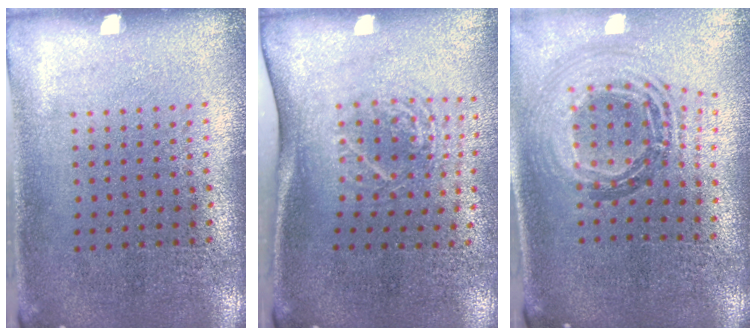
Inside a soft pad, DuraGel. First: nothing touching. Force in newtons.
{"total": 1.9, "press": 1.3, "slide": 1.4}
{"total": 1.1, "press": 1.0, "slide": 0.5}